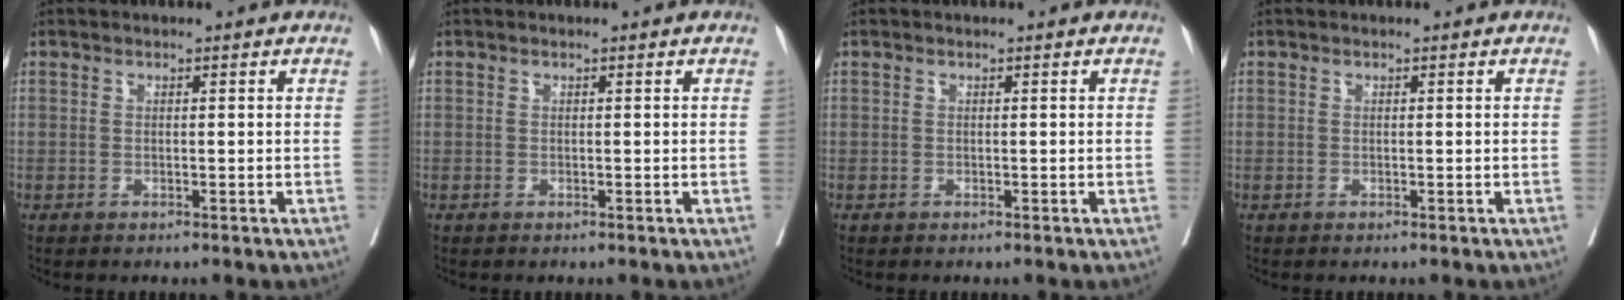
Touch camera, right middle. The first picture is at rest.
{"total": 0.0}
{"total": 0.0}
{"total": 0.0}